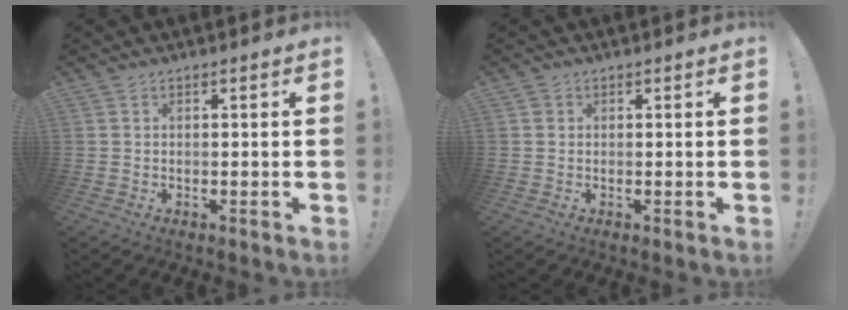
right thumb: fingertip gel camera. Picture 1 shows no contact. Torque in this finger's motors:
{"motor_torque": [-0.12, -0.01, -0.07, 0.15, -0.05]}